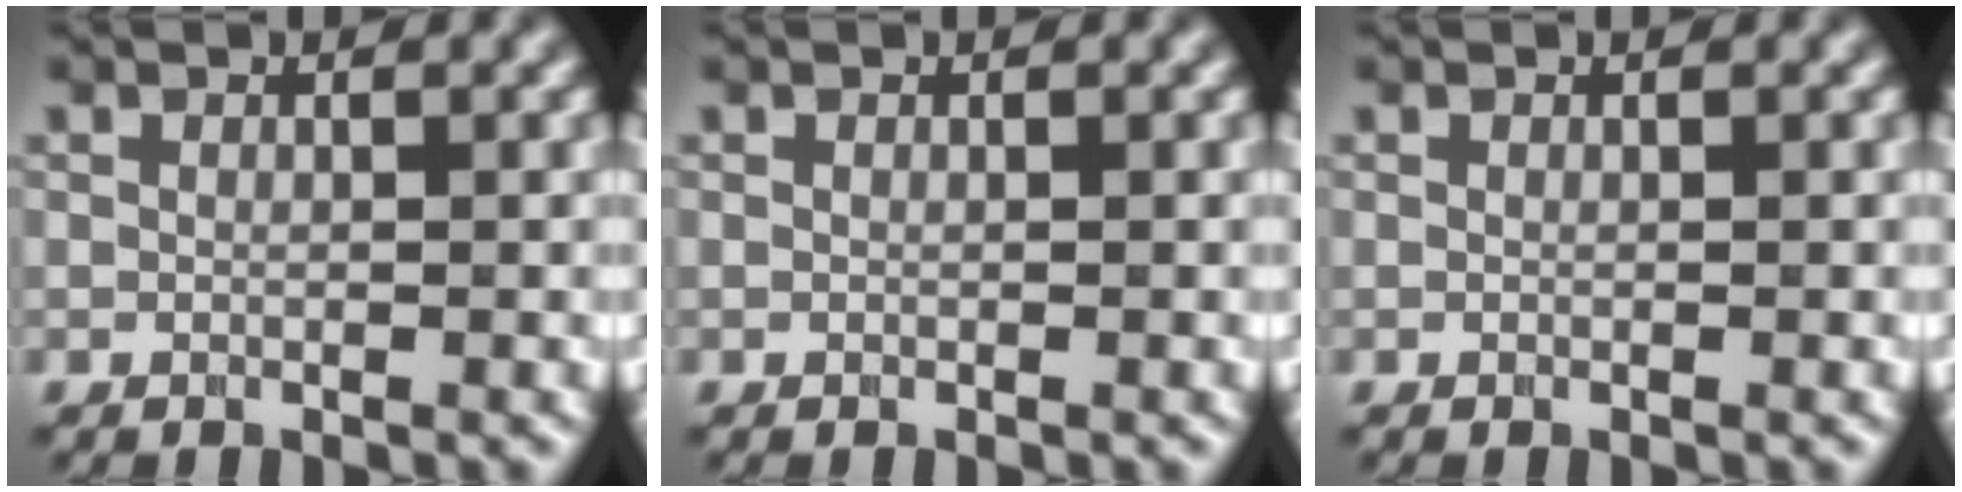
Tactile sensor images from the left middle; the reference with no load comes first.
{"total": 0.0}
{"total": 0.0}